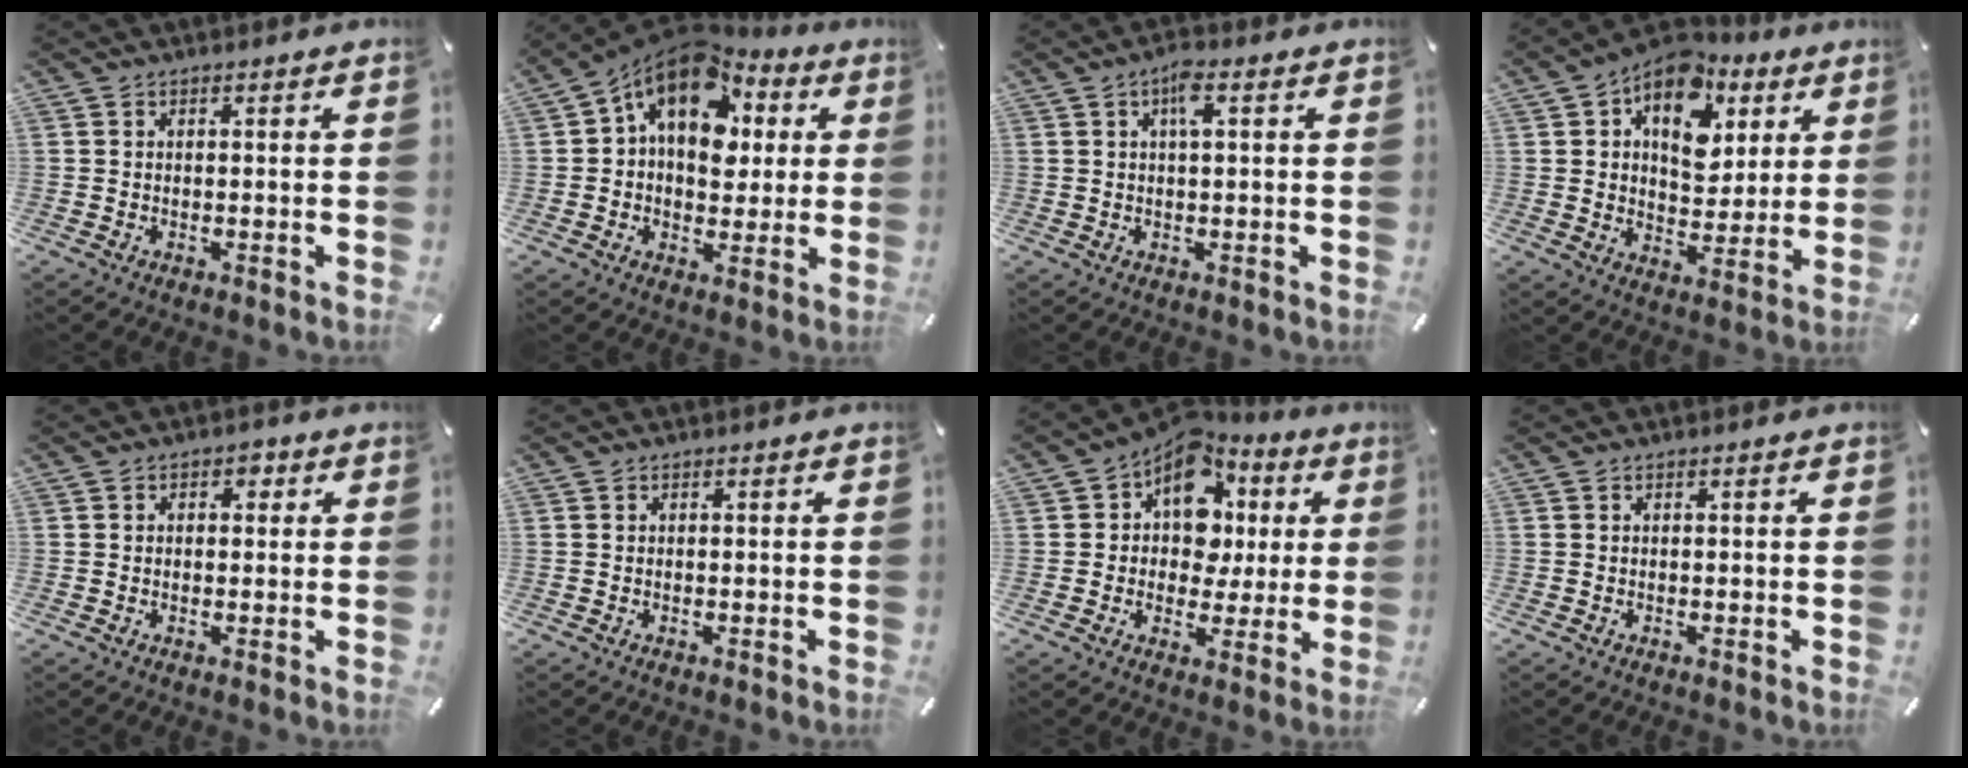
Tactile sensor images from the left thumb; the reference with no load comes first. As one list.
[{"total": 14.5, "force": [5.3, 9.9, 9.2], "torque": [-0.153, -0.029, 0.095]}, {"total": 4.1, "force": [1.3, 1.1, 3.7], "torque": [-0.078, 0.007, 0.019]}, {"total": 14.6, "force": [6.6, 9.9, 8.5], "torque": [-0.124, -0.032, 0.119]}, {"total": 2.1, "force": [0.3, 1.7, 1.2], "torque": [-0.009, 0.004, -0.002]}, {"total": 0.0}, {"total": 12.5, "force": [5.1, 9.8, 5.9], "torque": [-0.103, -0.035, 0.099]}, {"total": 0.0}]